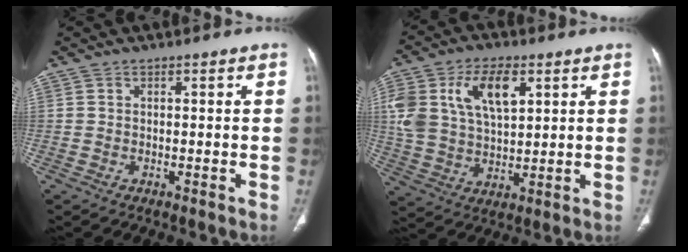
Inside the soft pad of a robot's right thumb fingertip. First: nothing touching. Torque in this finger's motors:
{"motor_torque": [1.69, 1.81, 1.36, 0.45, 0.17]}